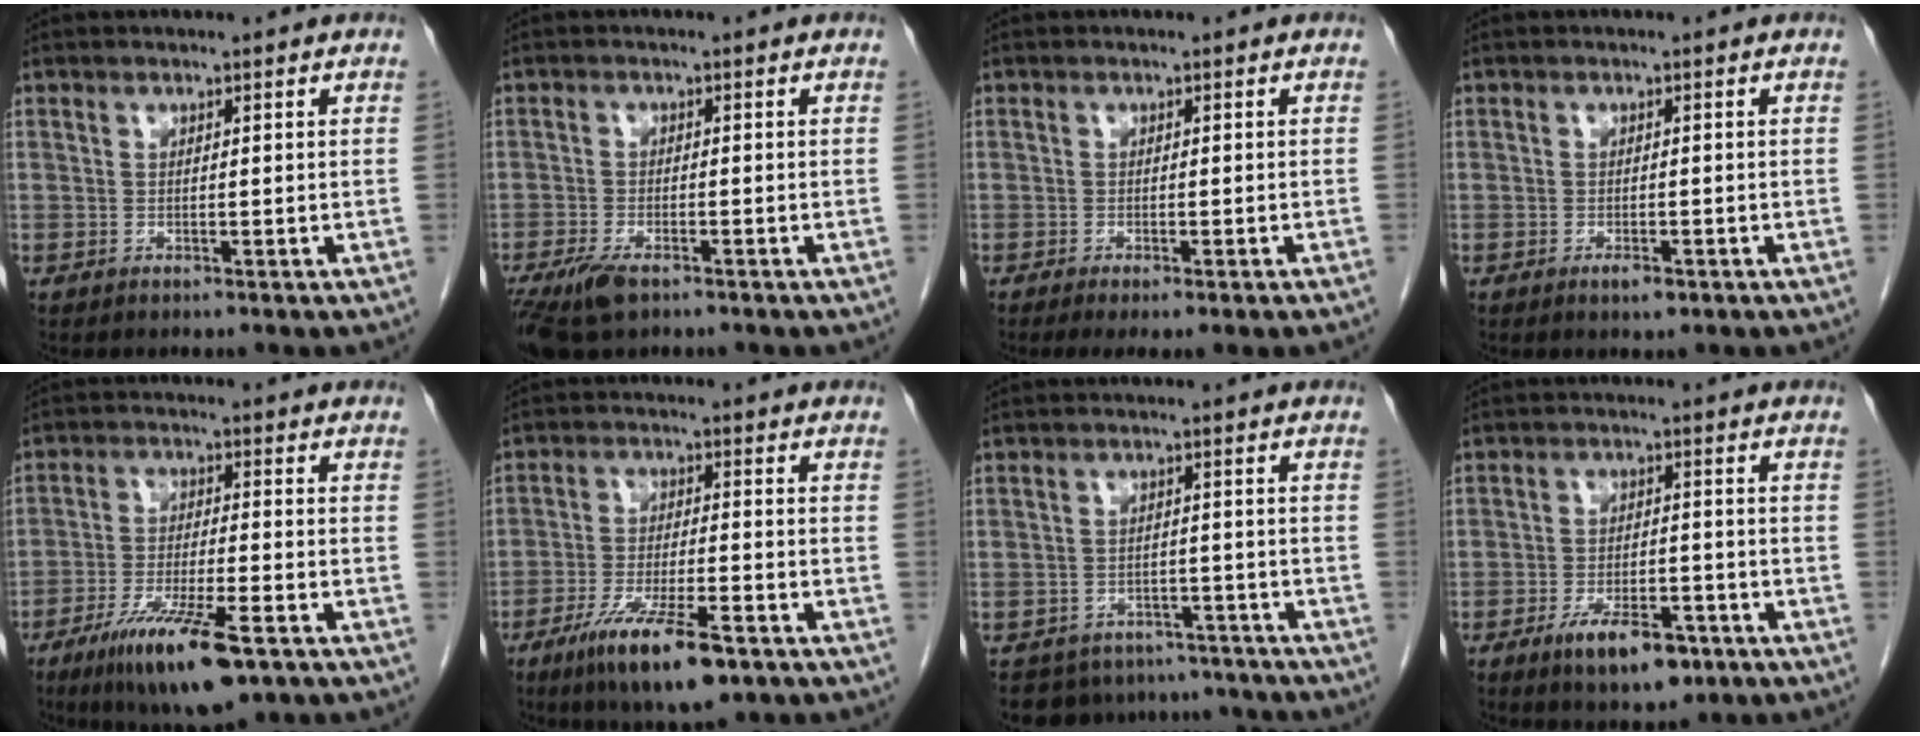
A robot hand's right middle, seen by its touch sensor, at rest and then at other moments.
{"total": 6.4, "force": [-4.4, 2.2, 4.2], "torque": [-0.083, -0.013, -0.078]}
{"total": 4.5, "force": [-3.2, 0.1, 3.1], "torque": [-0.042, -0.014, -0.046]}
{"total": 1.7, "force": [-1.0, 0.6, 1.3], "torque": [-0.022, -0.001, -0.012]}
{"total": 12.3, "force": [-7.2, 2.0, 9.7], "torque": [-0.178, -0.028, -0.118]}
{"total": 11.3, "force": [-6.9, 2.0, 8.8], "torque": [-0.160, -0.024, -0.112]}
{"total": 11.1, "force": [-9.8, 4.9, 1.4], "torque": [-0.019, 0.014, -0.116]}
{"total": 8.0, "force": [-4.8, 3.1, 5.6], "torque": [-0.096, -0.005, -0.071]}